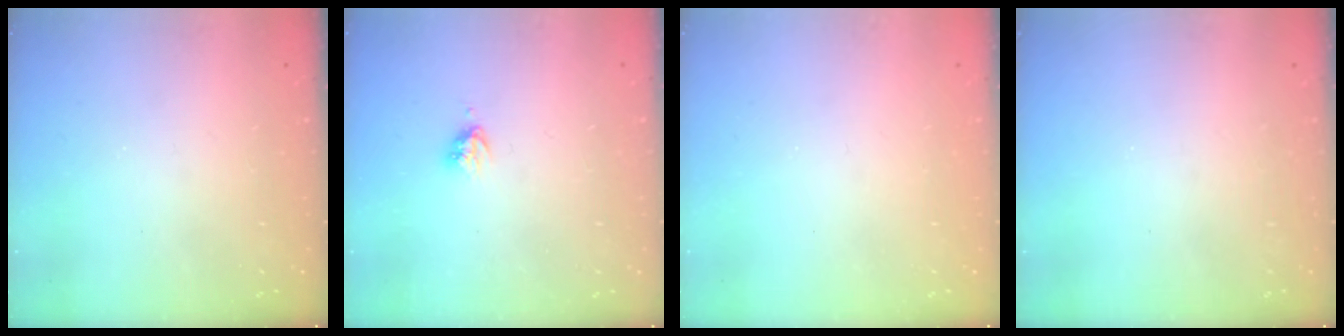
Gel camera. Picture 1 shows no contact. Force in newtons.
{"total": 3.1, "press": 3.1, "slide": 0.4}
{"total": 0.0}
{"total": 0.0}